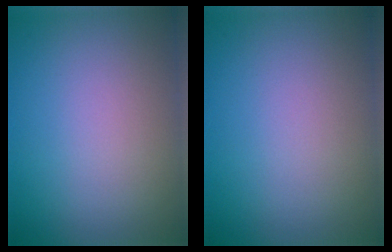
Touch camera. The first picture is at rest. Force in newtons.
{"total": 0.0}